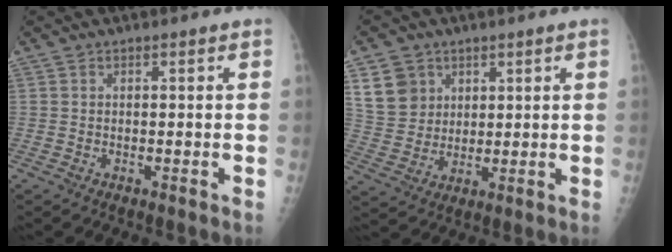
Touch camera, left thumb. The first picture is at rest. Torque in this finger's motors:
{"motor_torque": [0.77, 0.00, 0.00, -0.02, 0.03]}